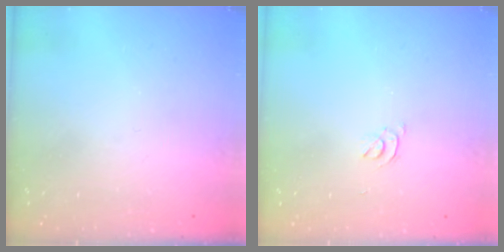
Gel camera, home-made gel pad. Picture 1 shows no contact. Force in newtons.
{"total": 2.9, "press": 2.9, "slide": 0.5}